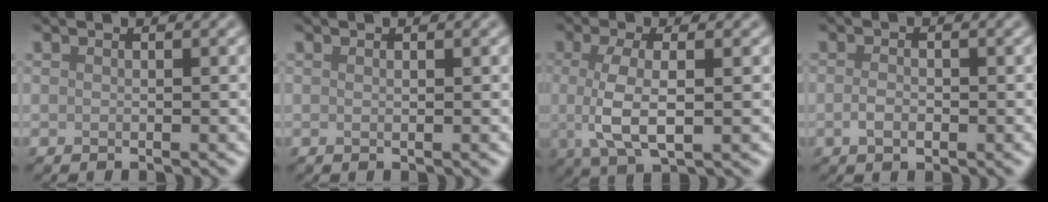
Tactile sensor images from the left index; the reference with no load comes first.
{"total": 0.0}
{"total": 4.8, "force": [0.0, 1.7, 4.6], "torque": [-0.098, -0.002, -0.003]}
{"total": 1.5, "force": [-0.3, 0.9, 1.1], "torque": [-0.024, 0.001, -0.009]}